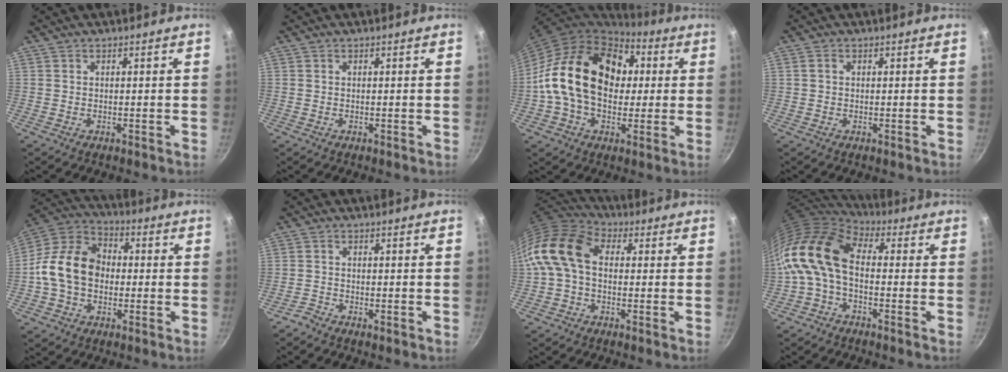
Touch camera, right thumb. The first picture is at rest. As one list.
[{"total": 0.0}, {"total": 22.1, "force": [2.2, 15.8, 15.3], "torque": [-0.237, 0.033, 0.027]}, {"total": 1.0, "force": [0.1, 0.8, 0.5], "torque": [-0.010, 0.005, 0.002]}, {"total": 14.3, "force": [-1.2, 10.7, 9.4], "torque": [-0.135, 0.035, -0.043]}, {"total": 1.7, "force": [-1.6, 0.4, 0.5], "torque": [-0.019, 0.012, -0.033]}, {"total": 12.9, "force": [0.5, 8.8, 9.4], "torque": [-0.168, 0.032, -0.011]}, {"total": 13.1, "force": [-1.0, 7.8, 10.5], "torque": [-0.196, 0.027, -0.037]}]